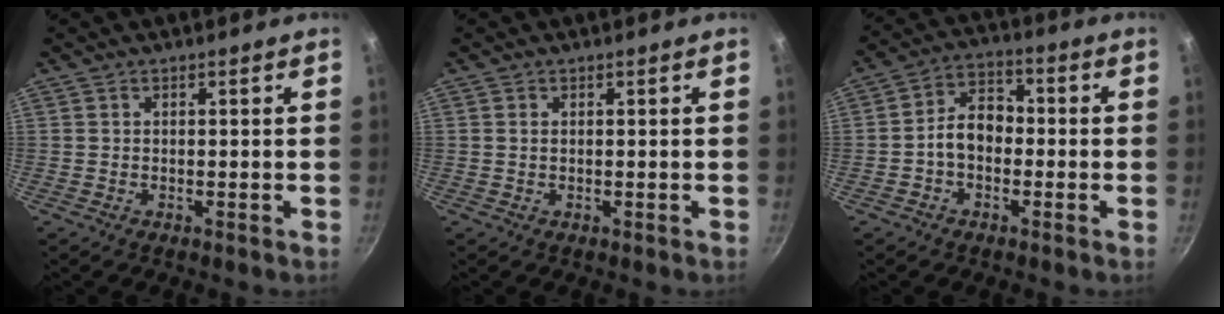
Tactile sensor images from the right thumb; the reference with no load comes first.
{"total": 0.7, "force": [0.2, 0.4, 0.5], "torque": [-0.010, 0.001, 0.003]}
{"total": 7.4, "force": [-1.4, 5.3, 5.0], "torque": [-0.054, 0.033, -0.038]}